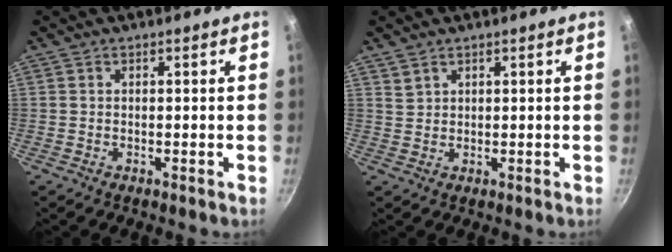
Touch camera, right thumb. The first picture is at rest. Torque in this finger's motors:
{"motor_torque": [-0.71, 0.70, 0.43, 0.09, 0.00]}